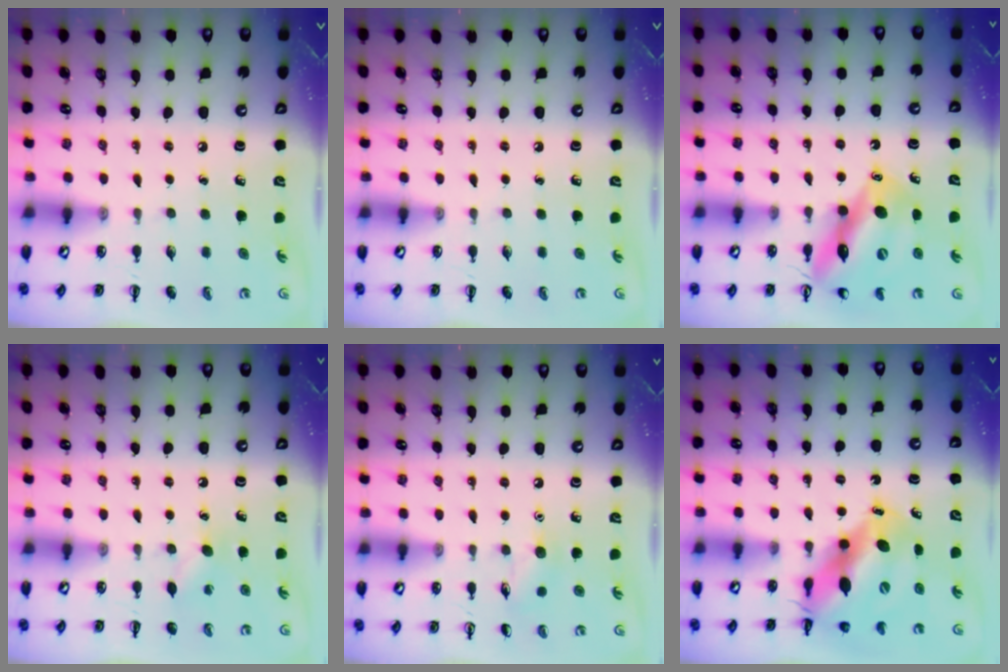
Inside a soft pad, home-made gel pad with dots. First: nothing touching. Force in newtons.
{"total": 0.0}
{"total": 13.5, "press": 13.0, "slide": 3.8}
{"total": 5.5, "press": 5.3, "slide": 1.3}
{"total": 6.7, "press": 6.5, "slide": 1.4}
{"total": 10.7, "press": 10.5, "slide": 2.3}